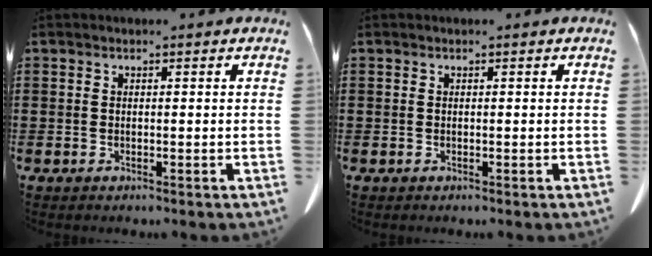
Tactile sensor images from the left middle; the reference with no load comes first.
{"total": 0.0}